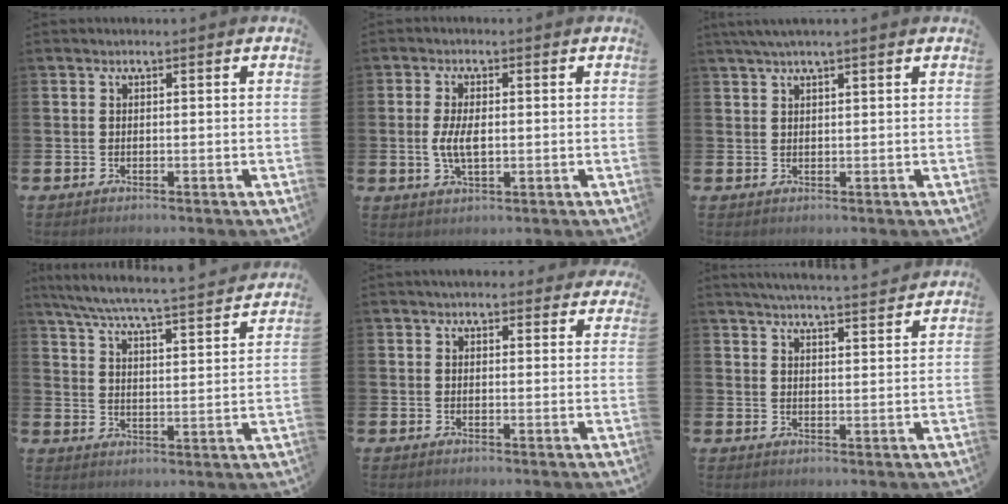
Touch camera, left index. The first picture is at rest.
{"total": 4.1, "force": [0.0, 1.9, 3.6], "torque": [-0.069, 0.001, -0.005]}
{"total": 2.4, "force": [1.9, 0.1, 1.4], "torque": [-0.033, 0.006, 0.035]}
{"total": 6.6, "force": [6.1, 0.3, 2.4], "torque": [-0.070, -0.049, 0.103]}
{"total": 2.9, "force": [2.8, 1.0, 0.3], "torque": [0.002, -0.010, 0.048]}
{"total": 4.7, "force": [4.6, -0.4, 0.5], "torque": [-0.017, -0.031, 0.080]}